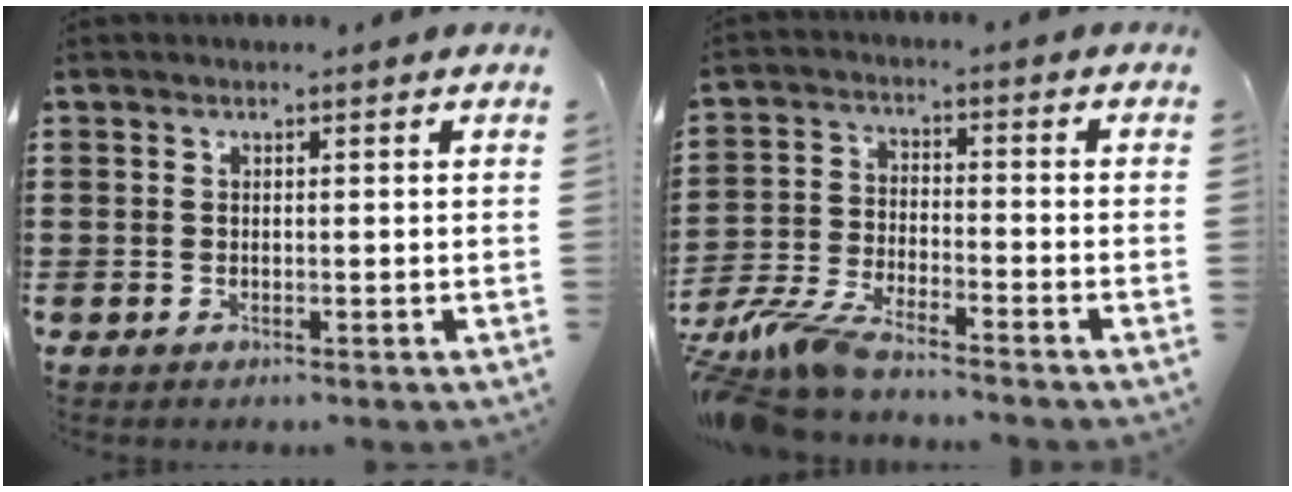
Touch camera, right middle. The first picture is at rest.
{"total": 6.9, "force": [-6.4, 0.6, 2.4], "torque": [-0.069, -0.006, -0.129]}